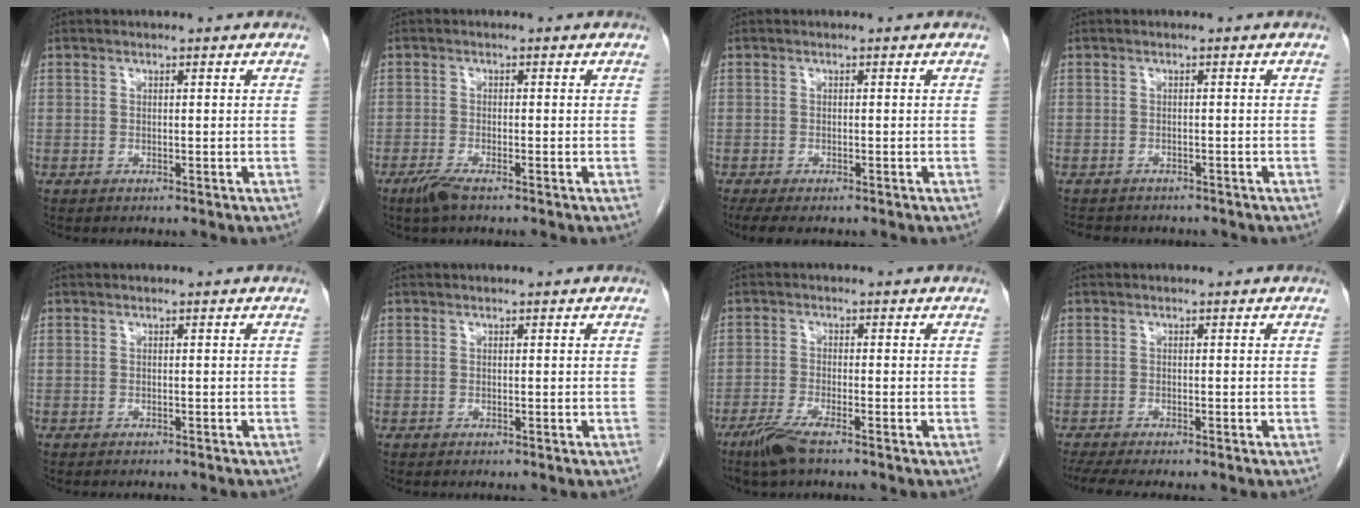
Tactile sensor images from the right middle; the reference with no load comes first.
{"total": 2.8, "force": [-2.0, 0.3, 1.9], "torque": [-0.045, -0.006, -0.040]}
{"total": 4.2, "force": [-3.2, 1.4, 2.4], "torque": [-0.041, -0.013, -0.046]}
{"total": 5.6, "force": [-4.9, 2.3, 1.7], "torque": [-0.025, -0.001, -0.059]}
{"total": 3.3, "force": [-3.1, 0.5, 1.2], "torque": [-0.017, -0.006, -0.036]}
{"total": 0.0}
{"total": 4.4, "force": [-3.1, 0.3, 3.1], "torque": [-0.071, -0.012, -0.063]}
{"total": 5.2, "force": [-4.3, 0.5, 2.8], "torque": [-0.045, -0.011, -0.070]}